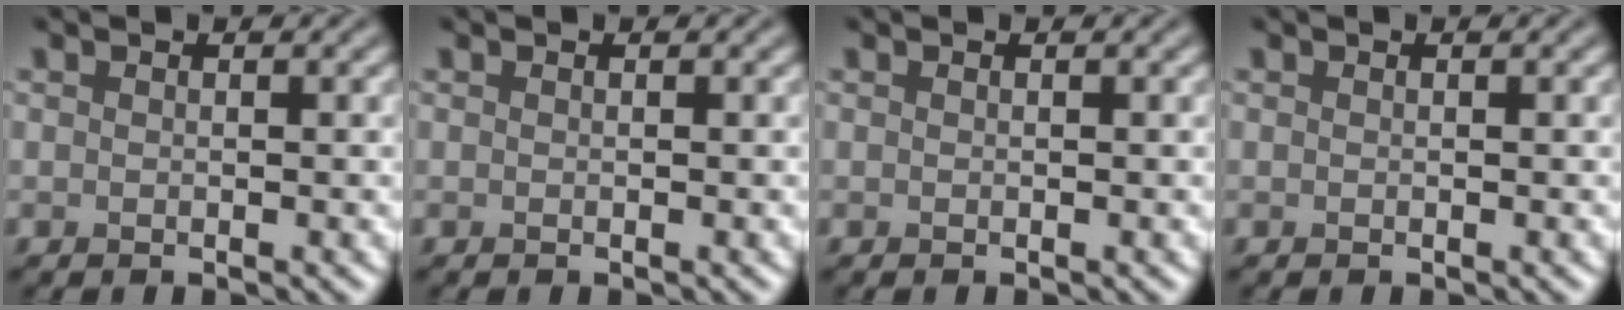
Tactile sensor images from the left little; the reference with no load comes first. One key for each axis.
{"total": 0.0}
{"total": 0.0}
{"total": 0.0}